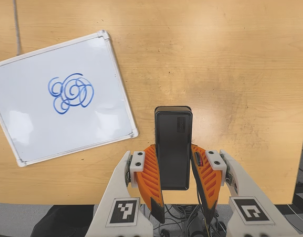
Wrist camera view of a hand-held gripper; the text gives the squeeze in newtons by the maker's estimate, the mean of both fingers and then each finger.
{"total": 5.6, "left": 4.2, "right": 7.1}